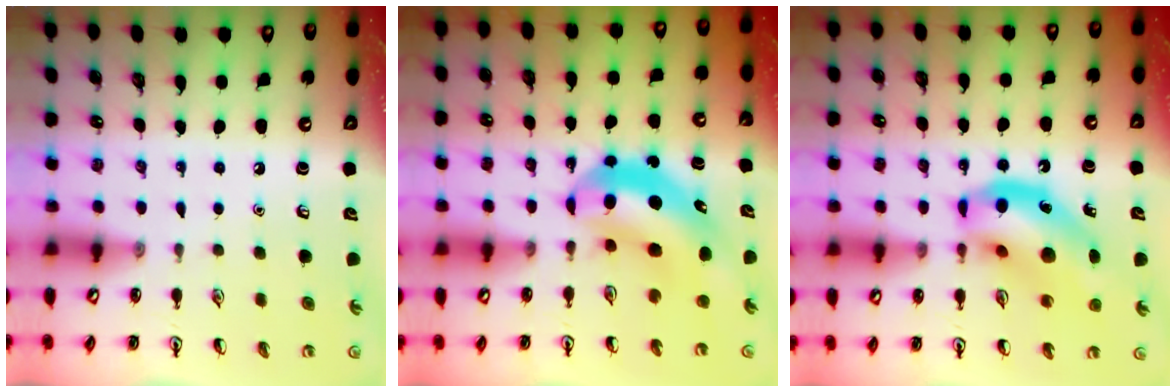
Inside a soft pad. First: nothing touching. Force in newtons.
{"total": 7.5, "press": 7.2, "slide": 2.1}
{"total": 16.5, "press": 15.9, "slide": 4.5}